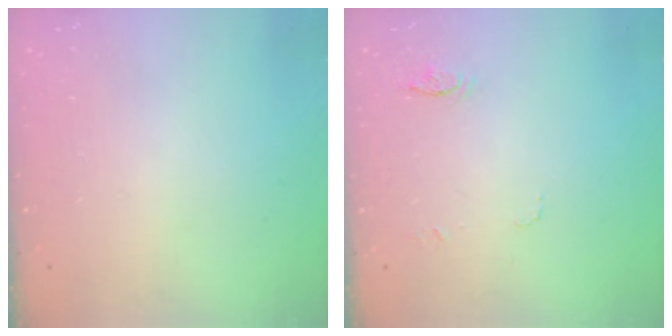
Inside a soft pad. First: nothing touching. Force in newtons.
{"total": 5.5, "press": 5.4, "slide": 0.4}